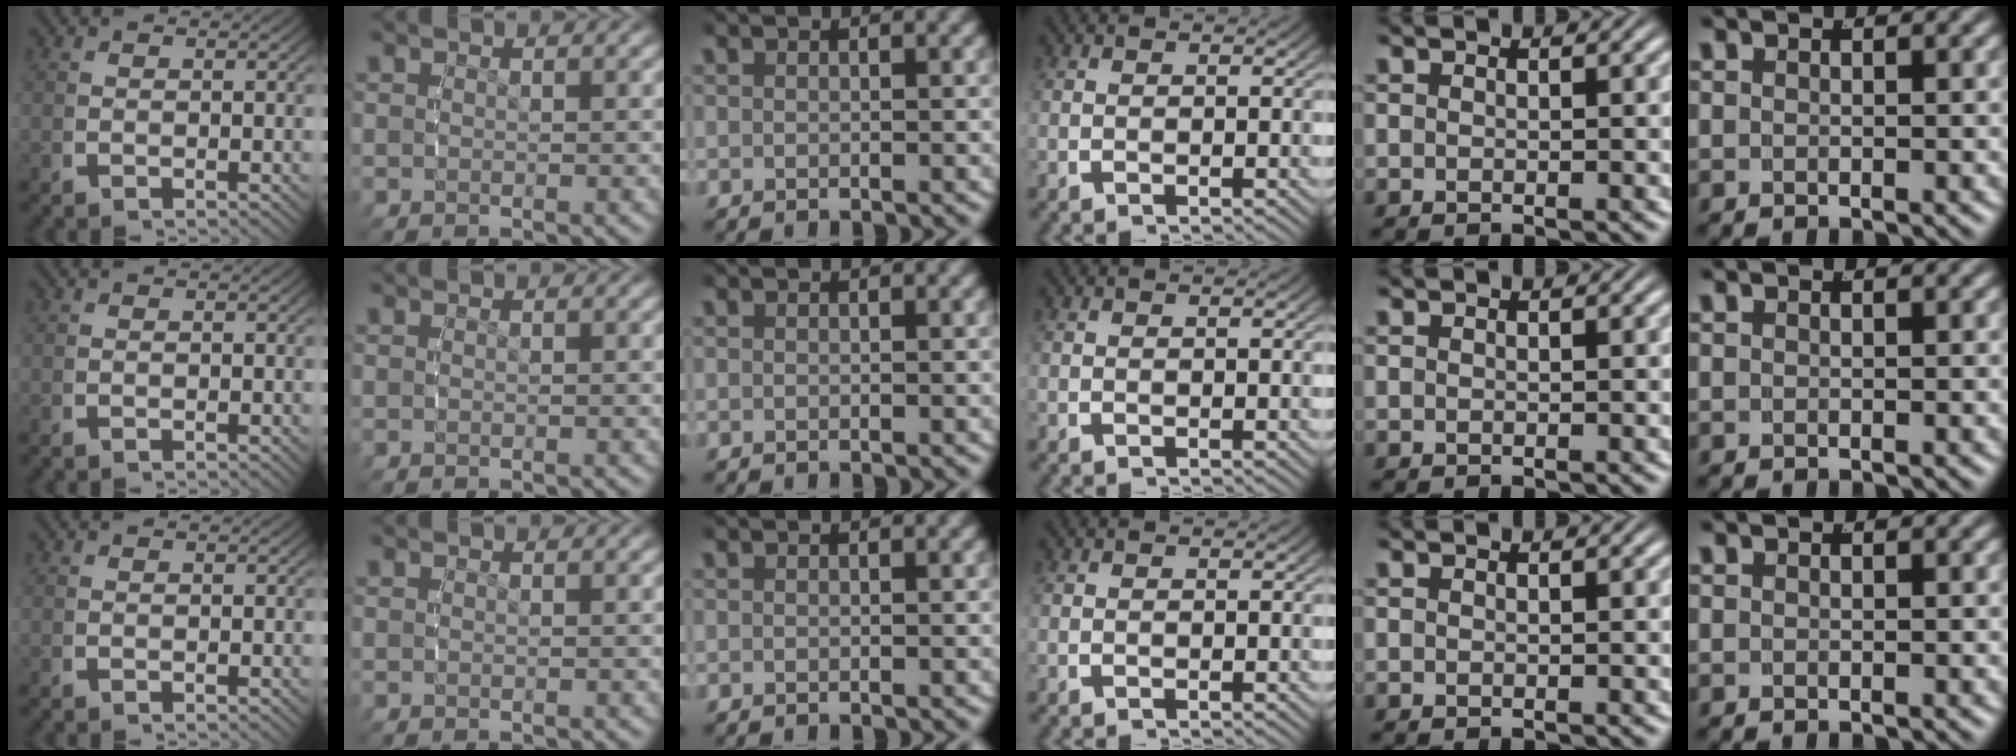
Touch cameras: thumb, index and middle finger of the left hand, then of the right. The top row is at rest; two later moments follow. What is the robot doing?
{"motion": "reach", "object": "glasses case"}